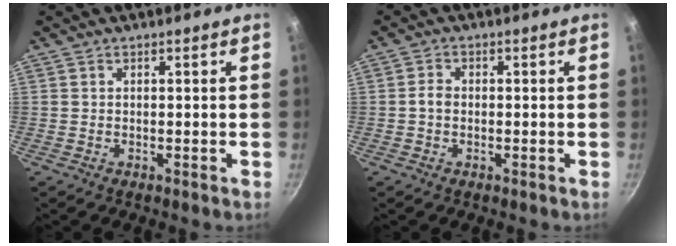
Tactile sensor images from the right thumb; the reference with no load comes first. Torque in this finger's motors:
{"motor_torque": [0.16, 0.13, 0.51, -0.07, 0.04]}